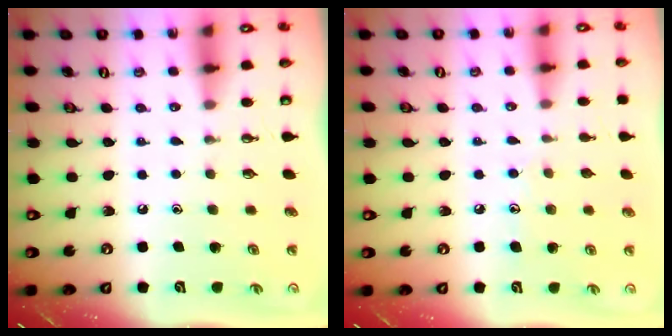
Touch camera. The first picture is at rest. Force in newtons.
{"total": 6.2, "press": 6.2, "slide": 0.4}